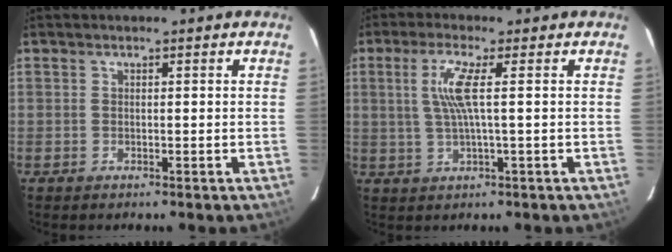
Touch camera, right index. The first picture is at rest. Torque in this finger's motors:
{"motor_torque": [0.40, -0.06, 0.36, 0.12]}